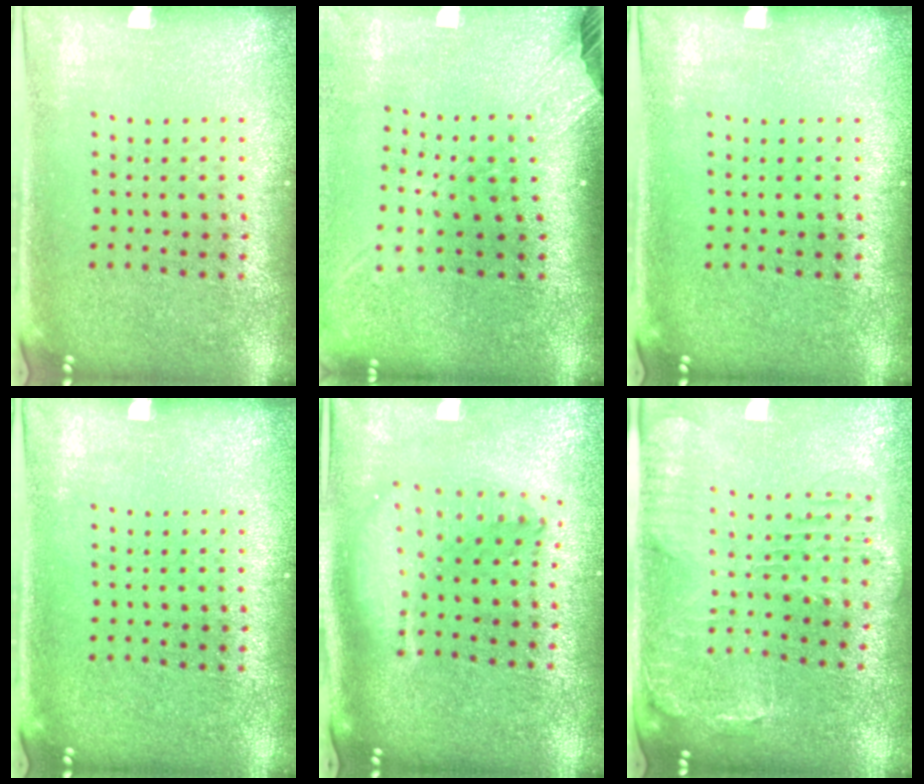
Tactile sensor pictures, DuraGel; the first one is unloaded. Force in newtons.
{"total": 2.6, "press": 2.0, "slide": 1.7}
{"total": 0.0}
{"total": 0.0}
{"total": 2.1, "press": 1.6, "slide": 1.3}
{"total": 1.4, "press": 1.4, "slide": 0.4}